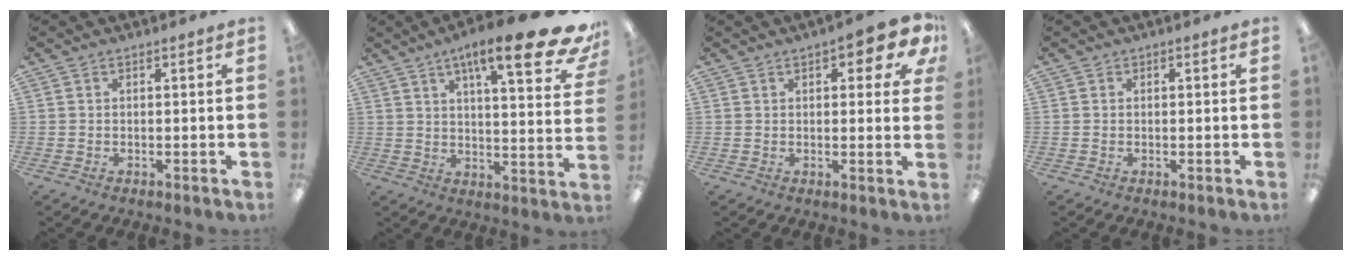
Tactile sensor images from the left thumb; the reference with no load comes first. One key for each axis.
{"total": 18.6, "fx": 11.3, "fy": 4.1, "fz": 14.1, "tx": -0.200, "ty": -0.065, "tz": 0.169}
{"total": 7.3, "fx": 3.5, "fy": 3.0, "fz": 5.7, "tx": -0.072, "ty": -0.009, "tz": 0.055}
{"total": 0.0}